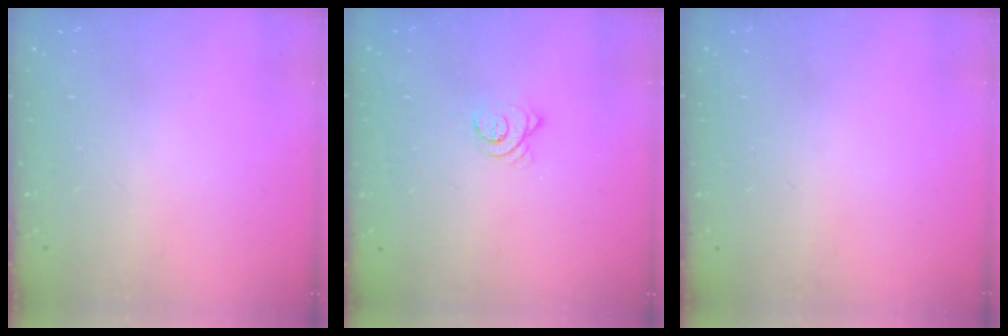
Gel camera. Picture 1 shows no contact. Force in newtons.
{"total": 3.3, "press": 3.3, "slide": 0.2}
{"total": 0.0}